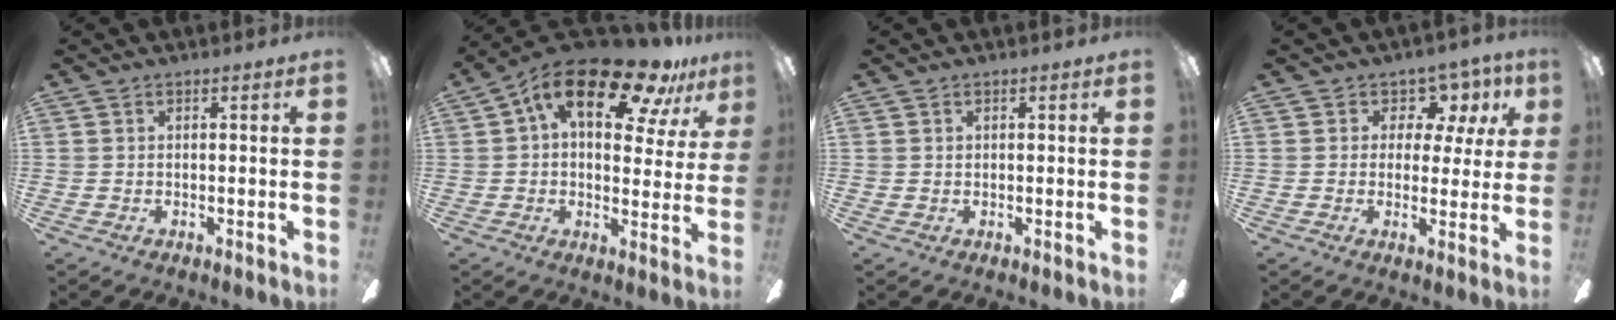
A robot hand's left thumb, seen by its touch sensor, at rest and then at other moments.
{"total": 18.4, "force": [10.2, 8.1, 13.0], "torque": [-0.205, -0.045, 0.171]}
{"total": 0.6, "force": [0.3, 0.5, 0.1], "torque": [-0.003, 0.003, 0.005]}
{"total": 6.7, "force": [3.3, 5.2, 2.5], "torque": [-0.043, -0.021, 0.061]}